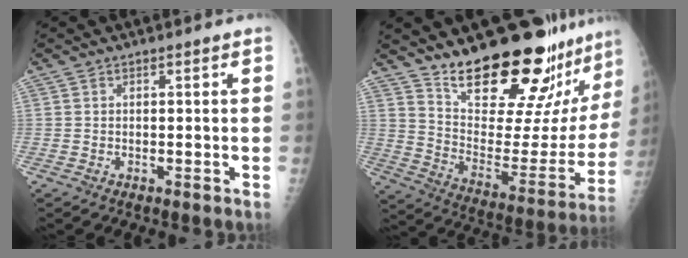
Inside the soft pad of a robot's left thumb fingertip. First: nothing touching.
{"total": 27.9, "force": [23.3, 7.0, 13.6], "torque": [-0.171, -0.167, 0.330]}